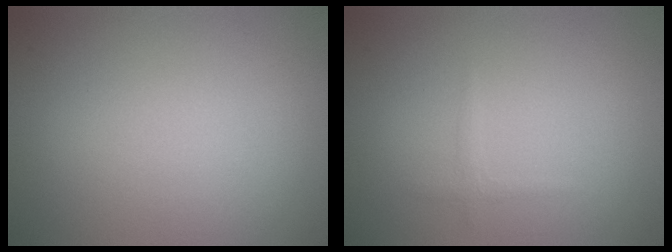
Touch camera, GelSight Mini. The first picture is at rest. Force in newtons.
{"total": 0.7, "press": 0.7, "slide": 0.1}